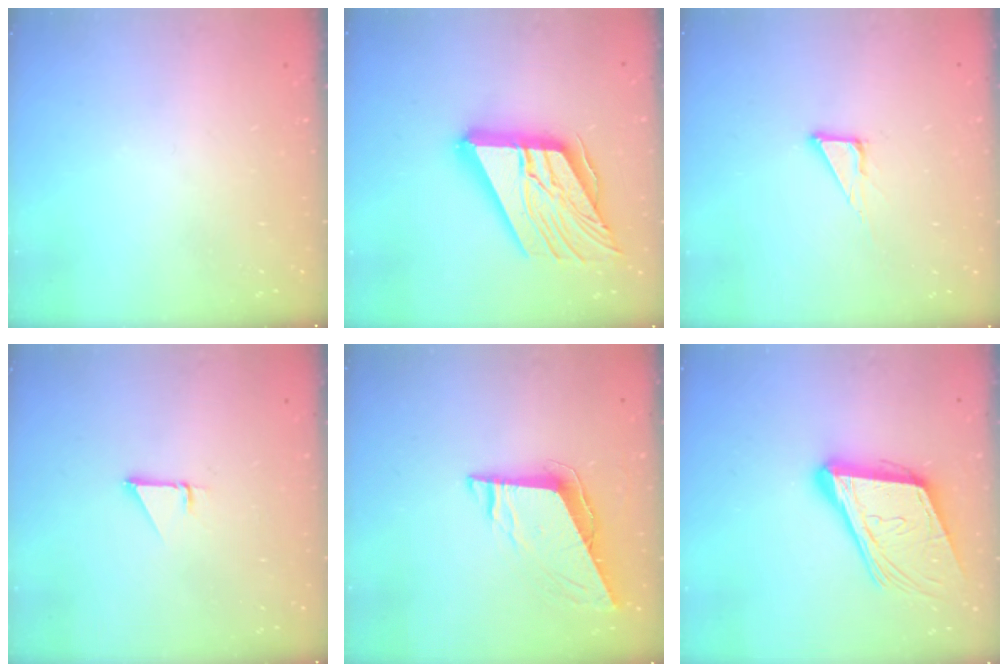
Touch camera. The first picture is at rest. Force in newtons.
{"total": 23.2, "press": 23.0, "slide": 2.7}
{"total": 5.0, "press": 5.0, "slide": 0.1}
{"total": 0.9, "press": 0.9, "slide": 0.1}
{"total": 9.7, "press": 9.7, "slide": 1.2}
{"total": 18.8, "press": 18.4, "slide": 4.2}